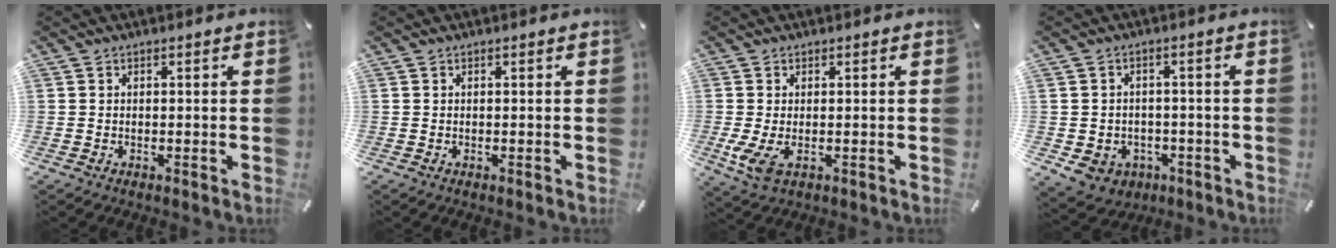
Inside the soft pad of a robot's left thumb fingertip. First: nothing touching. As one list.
[{"total": 0.0}, {"total": 4.3, "force": [-0.5, 2.1, 3.7], "torque": [-0.066, -0.010, -0.011]}, {"total": 6.0, "force": [-2.1, 5.3, 1.8], "torque": [-0.039, 0.015, -0.036]}]